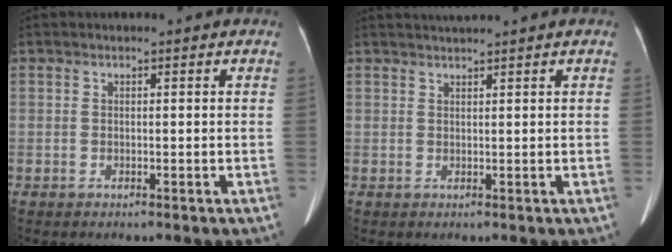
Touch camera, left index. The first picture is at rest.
{"total": 1.8, "force": [1.5, -0.8, 0.3], "torque": [-0.005, 0.006, 0.036]}